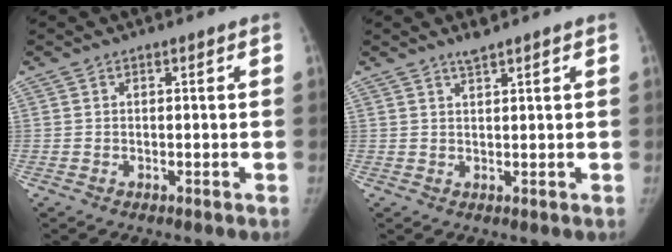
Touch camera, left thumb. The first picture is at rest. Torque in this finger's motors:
{"motor_torque": [0.28, -0.50, 0.76, -0.42, 0.05]}